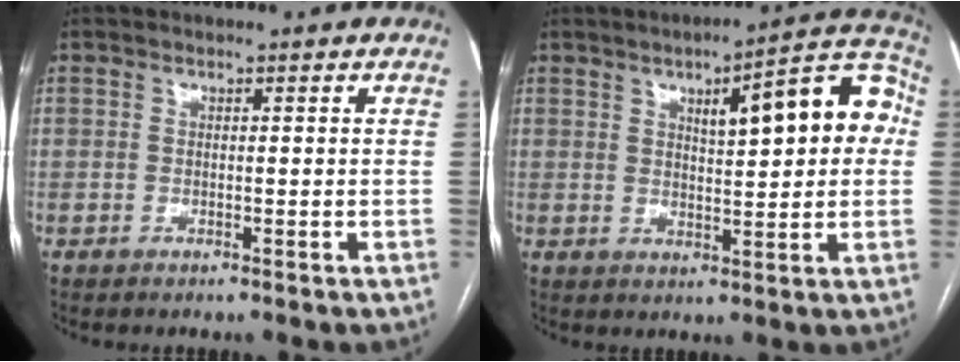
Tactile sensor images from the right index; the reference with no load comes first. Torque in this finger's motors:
{"motor_torque": [0.58, 0.47, 0.27, 0.10]}